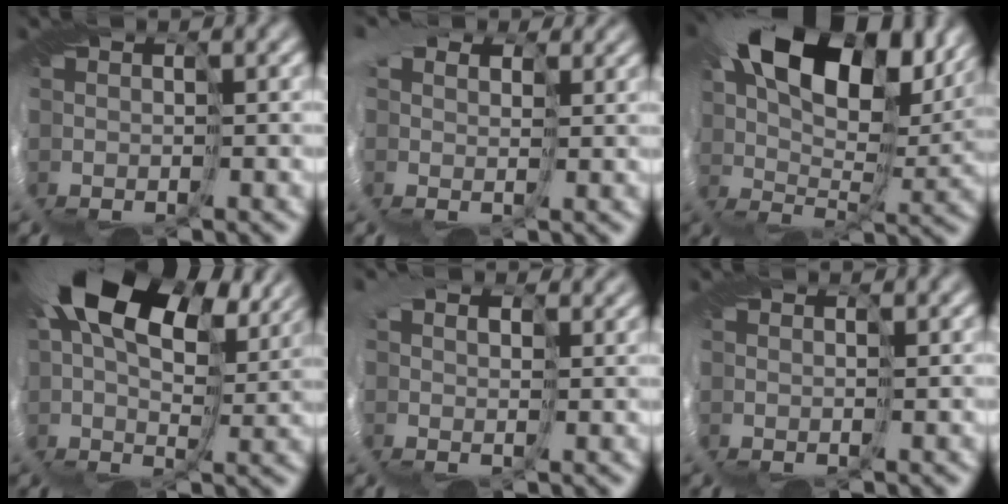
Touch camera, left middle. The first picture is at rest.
{"total": 5.9, "force": [3.8, 3.8, 2.5], "torque": [-0.078, 0.022, 0.049]}
{"total": 13.9, "force": [7.3, 6.5, 9.8], "torque": [-0.155, 0.031, 0.108]}
{"total": 14.6, "force": [6.3, 7.8, 10.6], "torque": [-0.176, 0.034, 0.088]}
{"total": 4.0, "force": [2.7, 2.6, 1.5], "torque": [-0.050, 0.020, 0.032]}
{"total": 0.5, "force": [0.4, -0.3, -0.2], "torque": [0.002, 0.001, 0.004]}